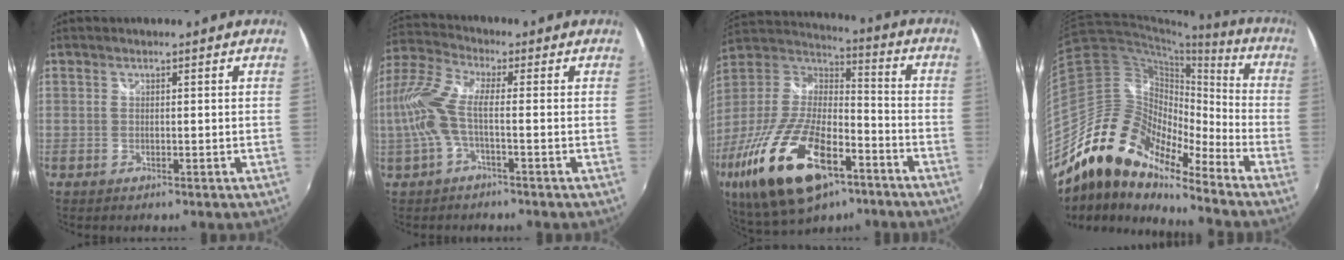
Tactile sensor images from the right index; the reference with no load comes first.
{"total": 10.4, "force": [-1.7, 2.8, 9.9], "torque": [-0.214, 0.003, -0.037]}
{"total": 27.5, "force": [-14.1, 12.2, 20.3], "torque": [-0.412, -0.042, -0.241]}
{"total": 17.4, "force": [-13.2, 6.3, 9.4], "torque": [-0.162, -0.003, -0.261]}